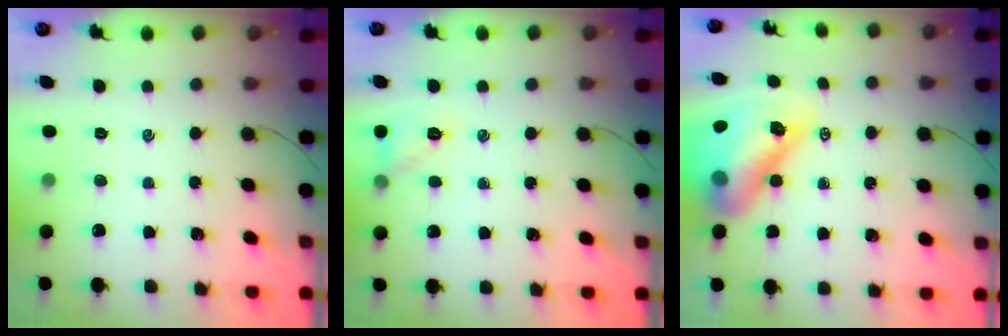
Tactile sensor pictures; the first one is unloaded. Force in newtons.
{"total": 7.3, "press": 7.2, "slide": 1.2}
{"total": 18.0, "press": 17.2, "slide": 5.4}